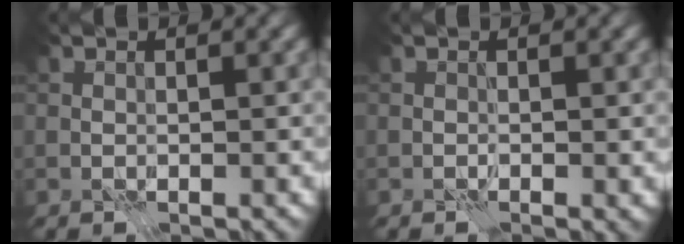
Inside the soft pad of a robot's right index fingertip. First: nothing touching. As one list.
[{"total": 0.0}]